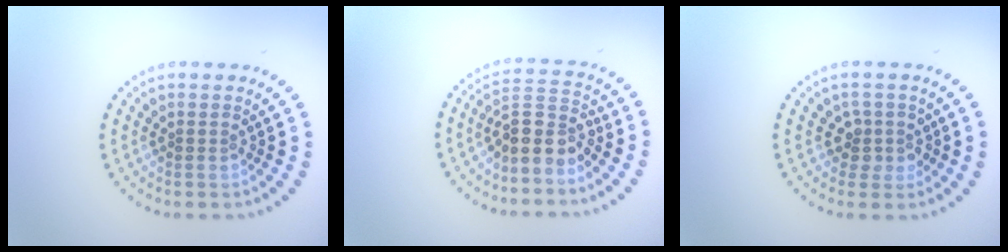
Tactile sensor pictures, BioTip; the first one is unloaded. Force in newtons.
{"total": 3.6, "press": 3.1, "slide": 1.9}
{"total": 2.2, "press": 1.7, "slide": 1.3}